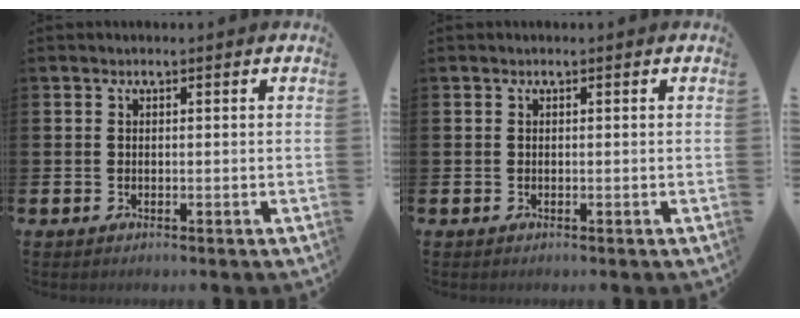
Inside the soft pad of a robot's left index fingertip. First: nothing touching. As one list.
[{"total": 0.0}]